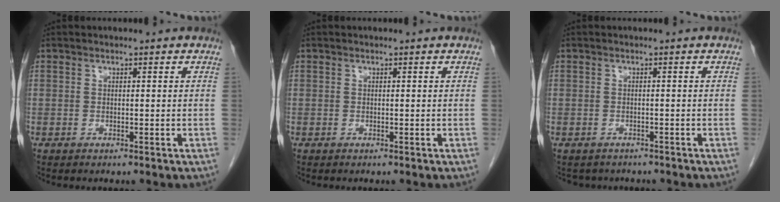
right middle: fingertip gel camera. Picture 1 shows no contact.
{"total": 0.0}
{"total": 3.1, "force": [-2.7, 1.4, 0.1], "torque": [-0.004, 0.001, -0.036]}